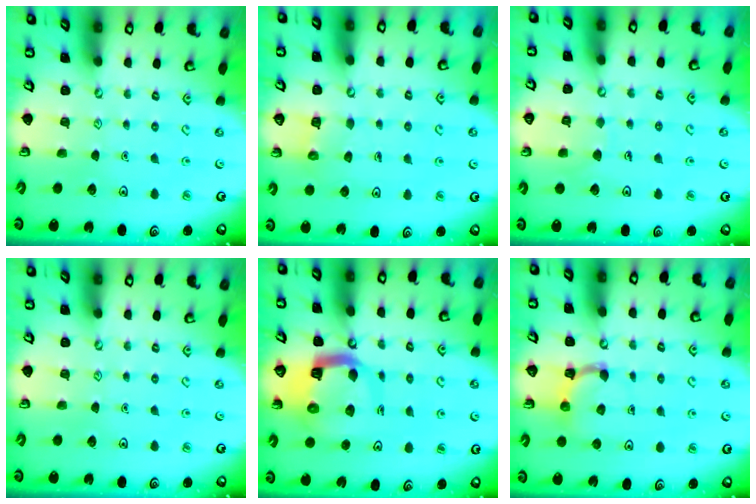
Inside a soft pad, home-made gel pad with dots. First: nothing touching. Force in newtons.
{"total": 4.4, "press": 4.4, "slide": 0.3}
{"total": 5.1, "press": 5.1, "slide": 0.3}
{"total": 0.0}
{"total": 10.4, "press": 10.3, "slide": 1.2}
{"total": 5.1, "press": 5.0, "slide": 0.9}